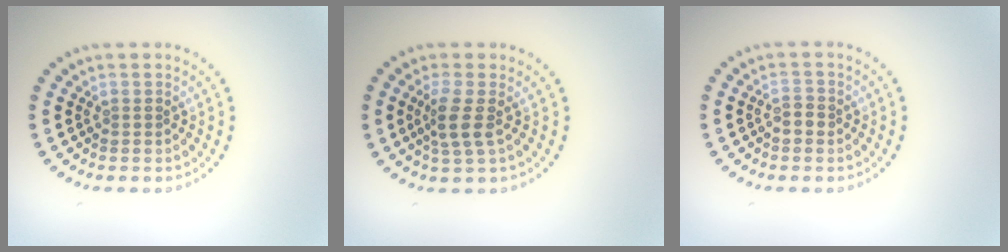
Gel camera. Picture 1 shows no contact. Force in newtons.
{"total": 2.5, "press": 2.0, "slide": 1.5}
{"total": 1.2, "press": 1.2, "slide": 0.2}